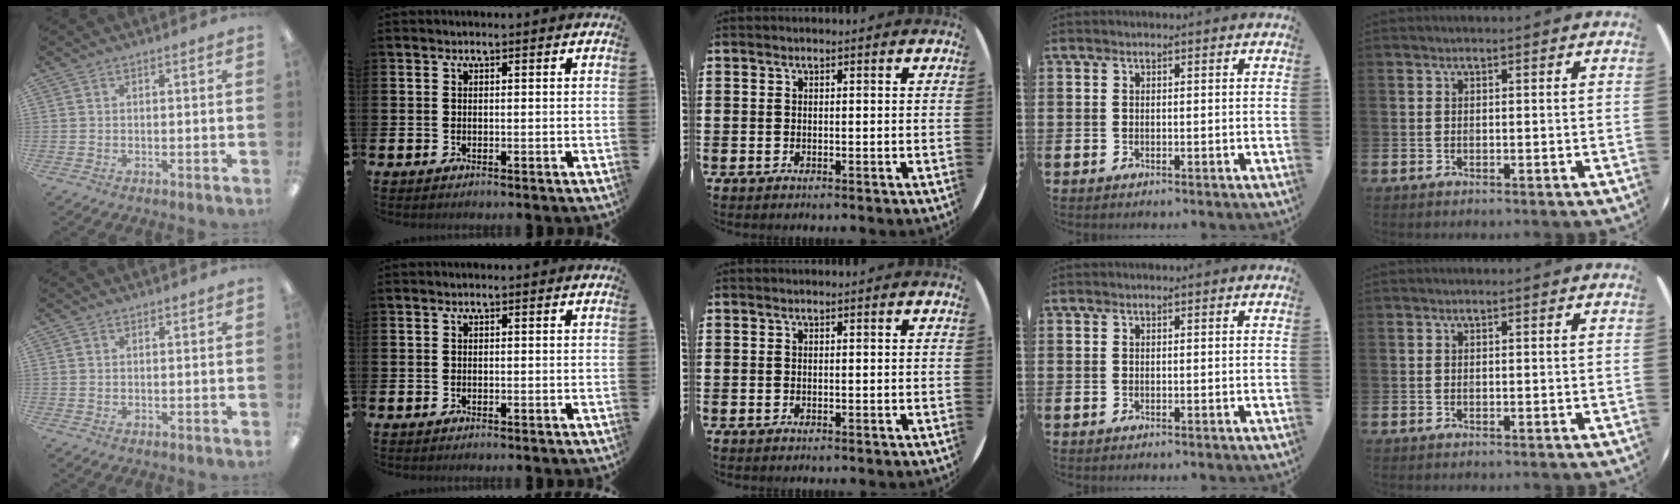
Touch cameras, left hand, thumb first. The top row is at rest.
{"thumb": {"total": 0.5, "force": [0.4, 0.3, 0.0], "torque": [0.000, 0.003, 0.006]}}